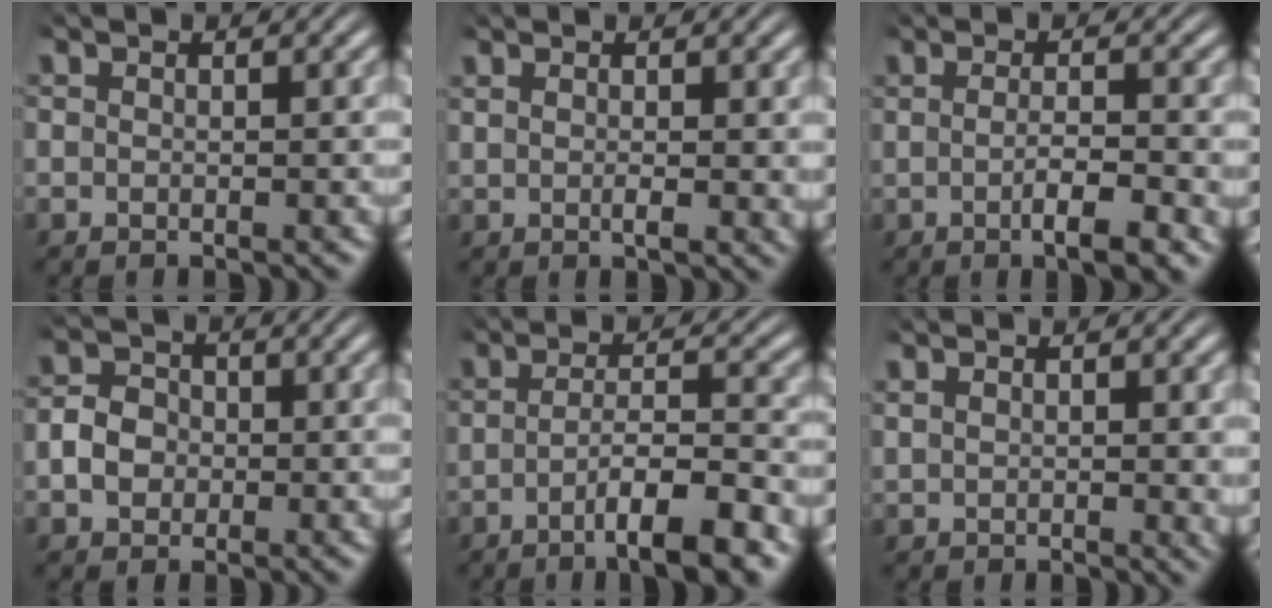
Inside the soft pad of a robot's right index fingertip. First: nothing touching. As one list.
[{"total": 1.6, "force": [0.7, -0.3, 1.4], "torque": [-0.020, 0.002, 0.013]}, {"total": 3.8, "force": [-1.3, 0.4, 3.5], "torque": [-0.050, -0.002, -0.022]}, {"total": 3.6, "force": [-0.8, 3.1, 1.7], "torque": [-0.028, -0.004, -0.013]}, {"total": 6.1, "force": [-3.2, 0.9, 5.0], "torque": [-0.073, -0.004, -0.051]}, {"total": 1.6, "force": [1.4, 0.0, 0.8], "torque": [-0.006, 0.005, 0.027]}]